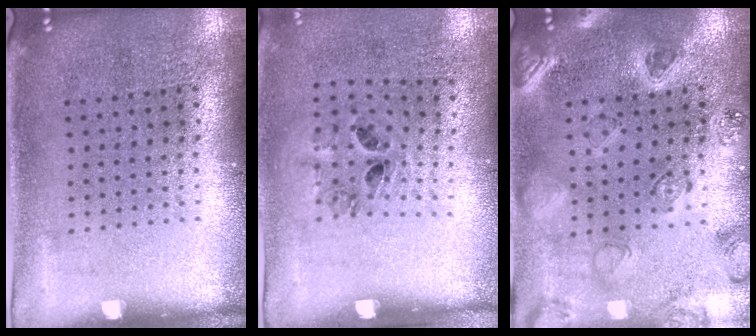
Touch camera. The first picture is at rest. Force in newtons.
{"total": 1.4, "press": 0.8, "slide": 1.2}
{"total": 0.8, "press": 0.7, "slide": 0.3}